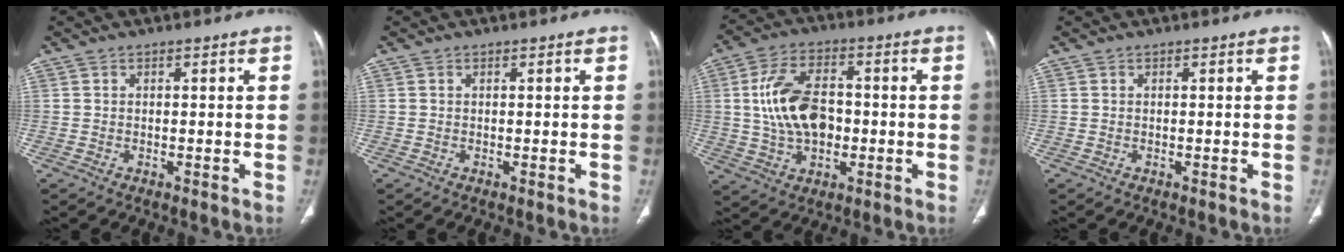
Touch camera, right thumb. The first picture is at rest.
{"total": 0.0}
{"total": 13.3, "force": [0.0, 8.5, 10.2], "torque": [-0.174, 0.017, 0.002]}
{"total": 0.0}